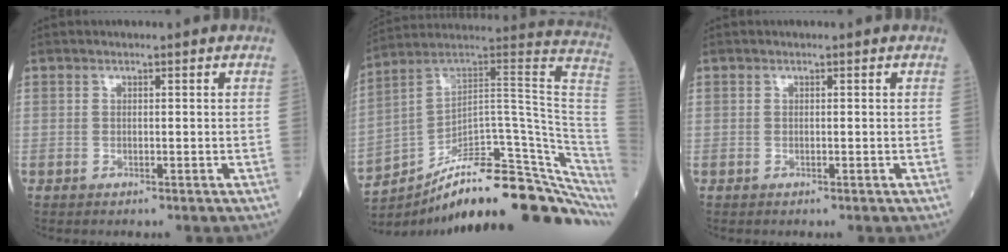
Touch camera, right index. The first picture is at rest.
{"total": 24.9, "force": [-16.9, 4.3, 17.9], "torque": [-0.140, 0.069, -0.247]}
{"total": 0.0}